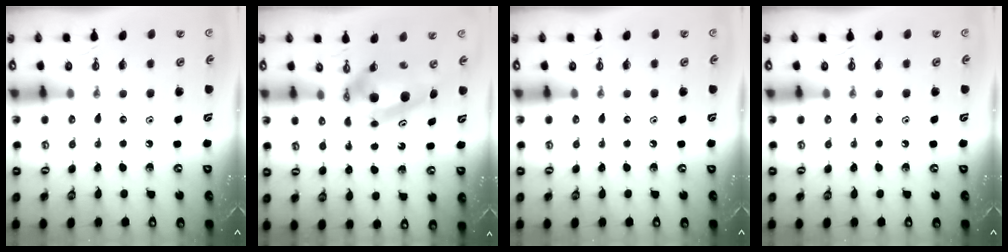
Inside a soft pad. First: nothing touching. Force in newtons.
{"total": 6.5, "press": 6.5, "slide": 0.5}
{"total": 0.0}
{"total": 0.0}